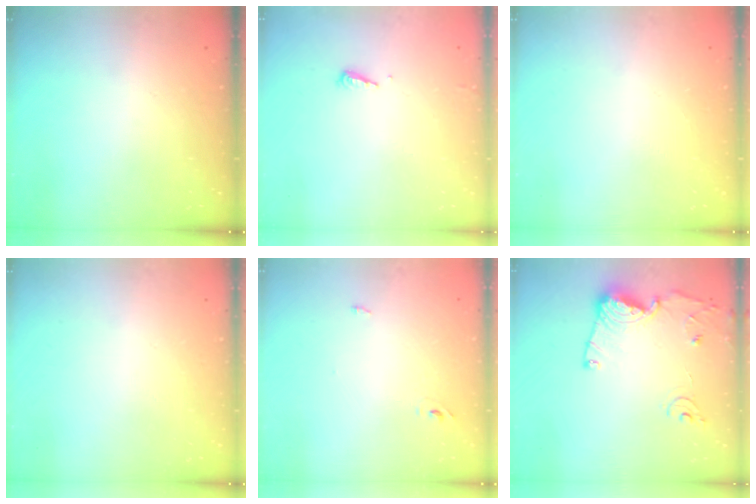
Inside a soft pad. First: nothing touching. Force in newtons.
{"total": 5.1, "press": 5.1, "slide": 0.5}
{"total": 0.0}
{"total": 0.0}
{"total": 2.4, "press": 2.2, "slide": 1.0}
{"total": 13.4, "press": 13.4, "slide": 1.5}